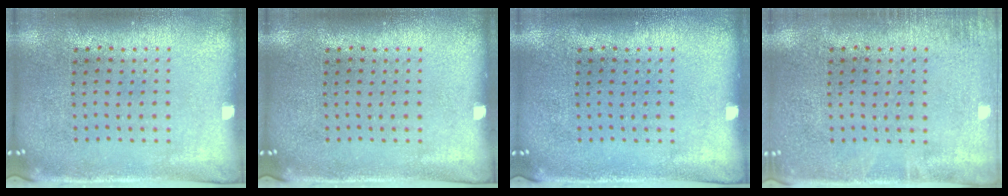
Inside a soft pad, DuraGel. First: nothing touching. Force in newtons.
{"total": 0.0}
{"total": 0.0}
{"total": 1.2, "press": 1.1, "slide": 0.2}